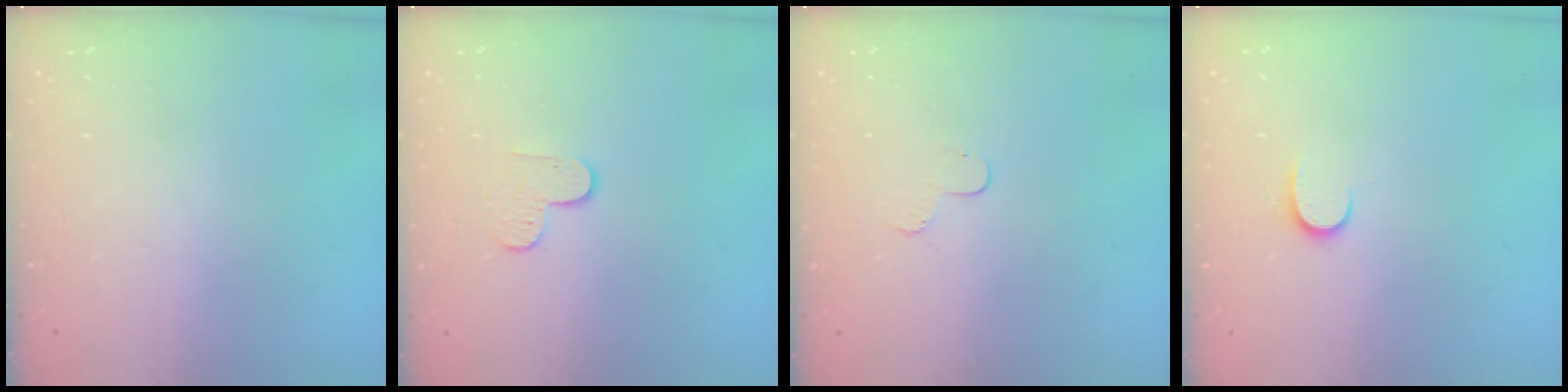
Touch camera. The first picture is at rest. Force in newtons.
{"total": 3.8, "press": 3.8, "slide": 0.4}
{"total": 4.8, "press": 4.8, "slide": 0.5}
{"total": 6.5, "press": 6.5, "slide": 0.7}